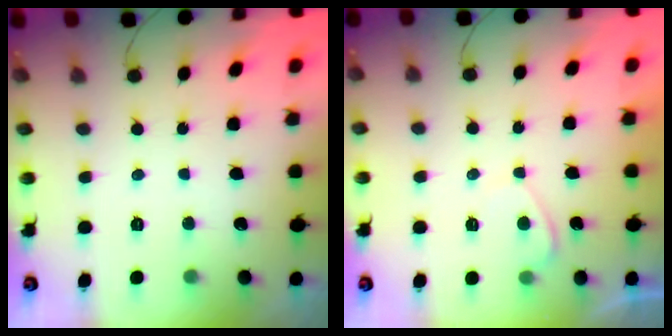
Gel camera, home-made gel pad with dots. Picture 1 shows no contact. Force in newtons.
{"total": 1.0, "press": 0.8, "slide": 0.6}